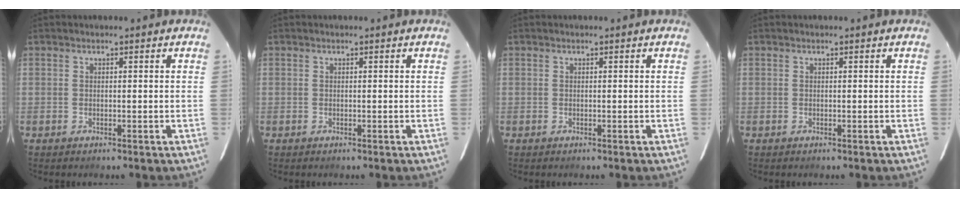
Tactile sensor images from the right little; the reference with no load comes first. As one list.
[{"total": 0.0}, {"total": 0.0}, {"total": 0.0}]